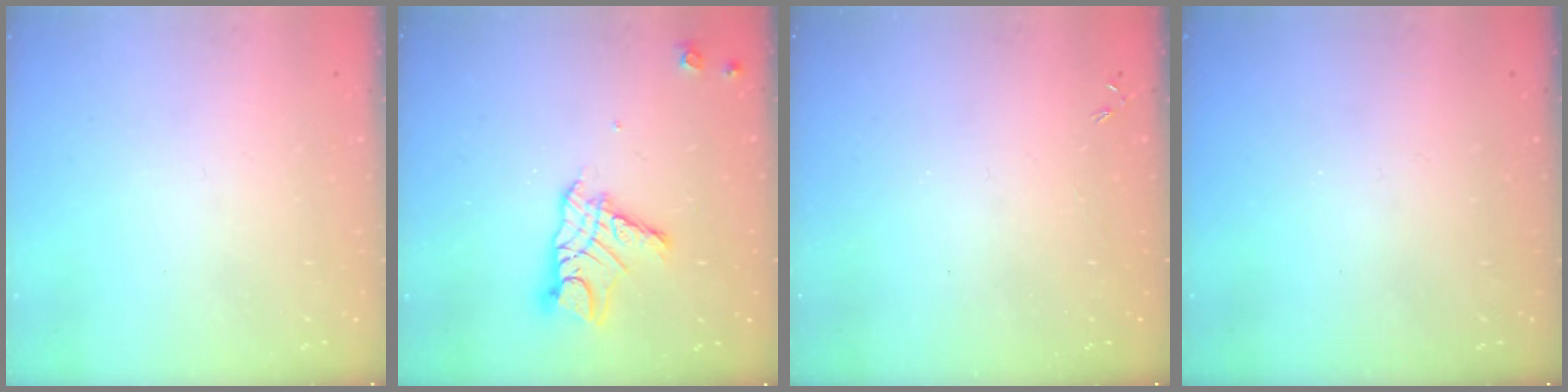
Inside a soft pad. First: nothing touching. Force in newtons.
{"total": 11.6, "press": 11.5, "slide": 0.9}
{"total": 0.0}
{"total": 0.0}